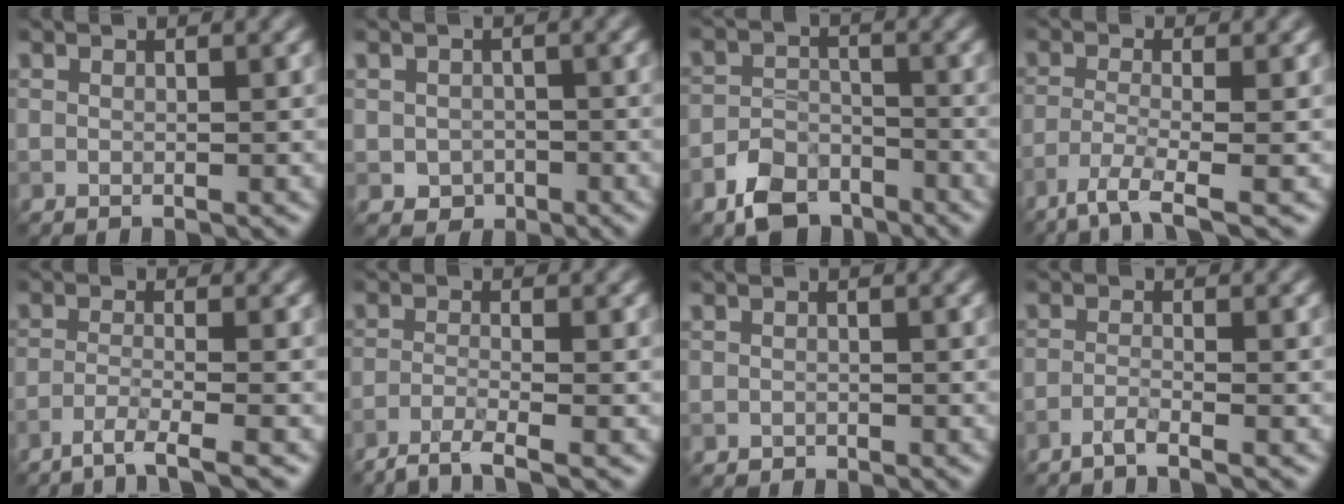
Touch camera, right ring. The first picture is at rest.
{"total": 2.0, "force": [-0.6, 1.8, 0.7], "torque": [-0.004, -0.003, -0.014]}
{"total": 5.0, "force": [-3.6, 2.9, 1.8], "torque": [-0.030, -0.003, -0.068]}
{"total": 3.9, "force": [-2.7, 0.6, 2.8], "torque": [-0.051, -0.007, -0.061]}
{"total": 3.2, "force": [-2.4, 0.2, 2.1], "torque": [-0.033, 0.001, -0.057]}
{"total": 3.2, "force": [-2.4, 0.4, 2.1], "torque": [-0.037, -0.002, -0.059]}
{"total": 0.5, "force": [-0.4, 0.4, -0.1], "torque": [0.005, -0.001, -0.006]}
{"total": 1.7, "force": [-1.3, 0.1, 1.1], "torque": [-0.018, 0.001, -0.037]}